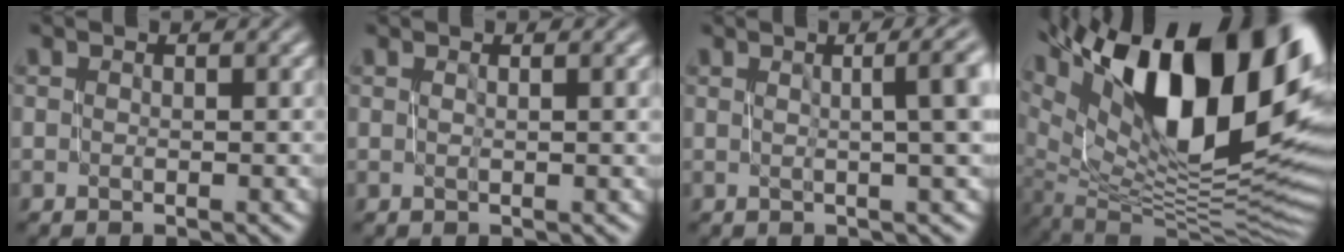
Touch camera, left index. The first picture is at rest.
{"total": 1.6, "force": [0.3, 0.5, 1.4], "torque": [-0.013, 0.001, 0.001]}
{"total": 6.5, "force": [1.2, 2.1, 6.0], "torque": [-0.039, 0.018, 0.013]}
{"total": 18.4, "force": [8.0, 8.4, 14.3], "torque": [-0.237, 0.029, 0.142]}